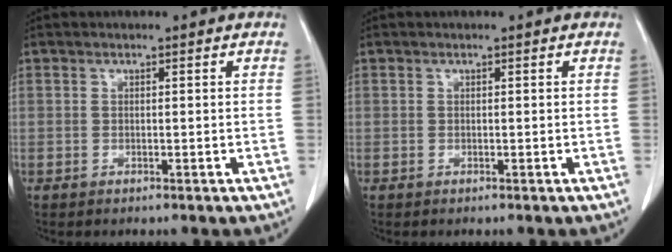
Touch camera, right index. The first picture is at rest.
{"total": 0.0}